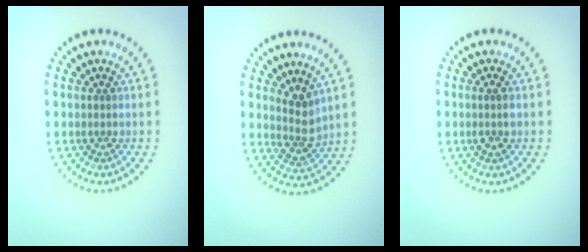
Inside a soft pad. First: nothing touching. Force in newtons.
{"total": 2.6, "press": 2.0, "slide": 1.7}
{"total": 1.3, "press": 1.2, "slide": 0.6}